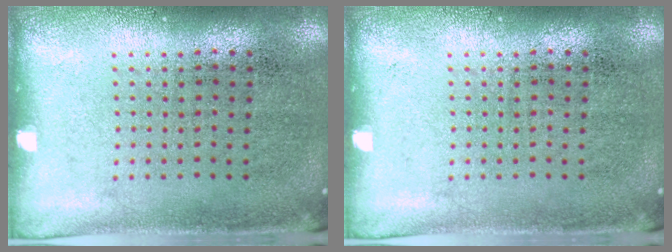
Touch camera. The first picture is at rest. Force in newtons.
{"total": 0.0}